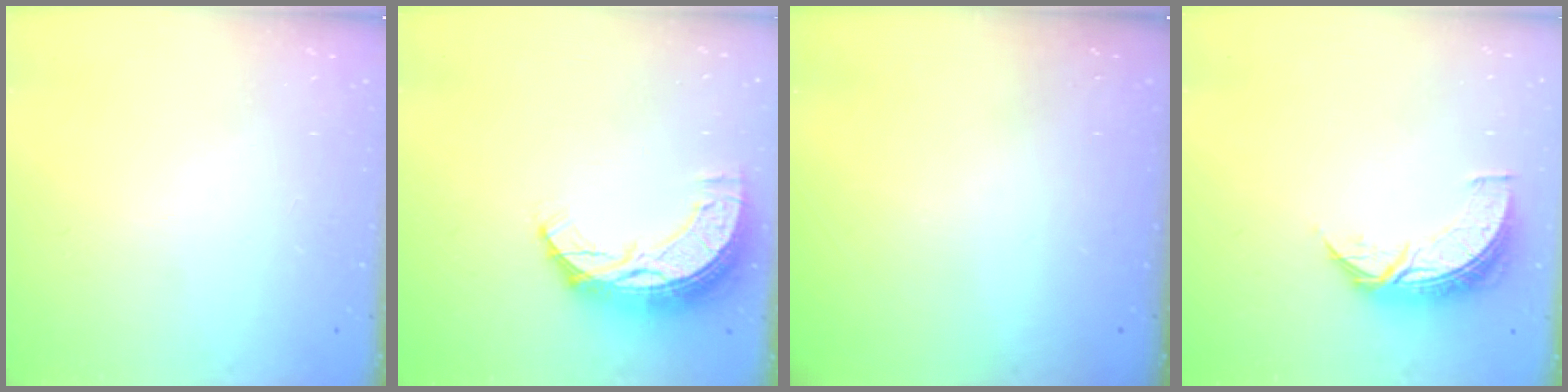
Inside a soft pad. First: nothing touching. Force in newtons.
{"total": 10.4, "press": 10.3, "slide": 0.9}
{"total": 0.0}
{"total": 8.5, "press": 8.5, "slide": 0.5}